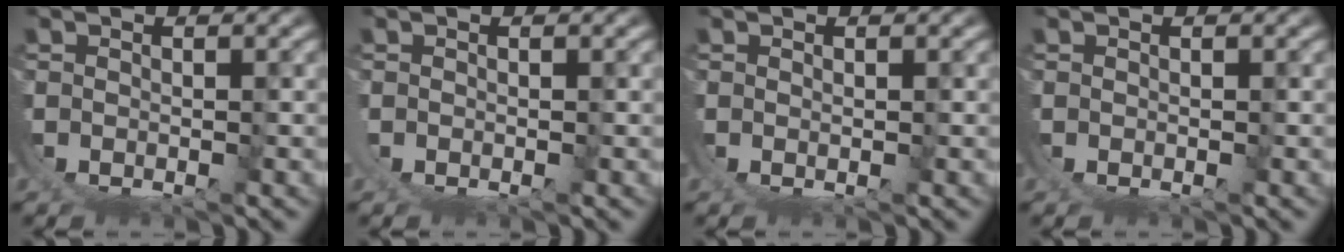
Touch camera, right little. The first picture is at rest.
{"total": 0.6, "force": [0.4, -0.4, 0.0], "torque": [0.003, 0.007, 0.005]}
{"total": 1.4, "force": [0.7, -1.3, -0.1], "torque": [0.008, 0.002, 0.015]}
{"total": 0.0}